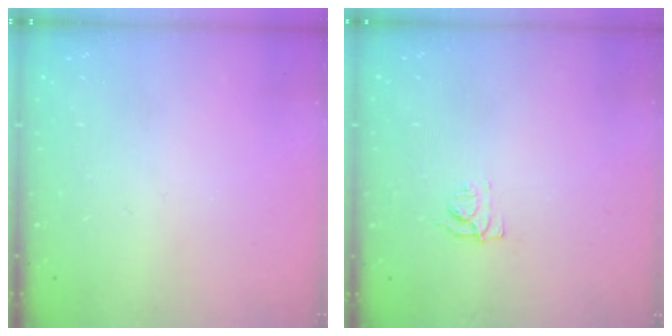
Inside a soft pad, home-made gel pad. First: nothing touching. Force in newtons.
{"total": 6.2, "press": 6.1, "slide": 0.7}